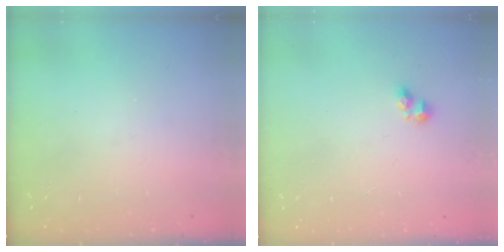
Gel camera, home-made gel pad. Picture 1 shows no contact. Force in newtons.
{"total": 2.7, "press": 2.7, "slide": 0.4}